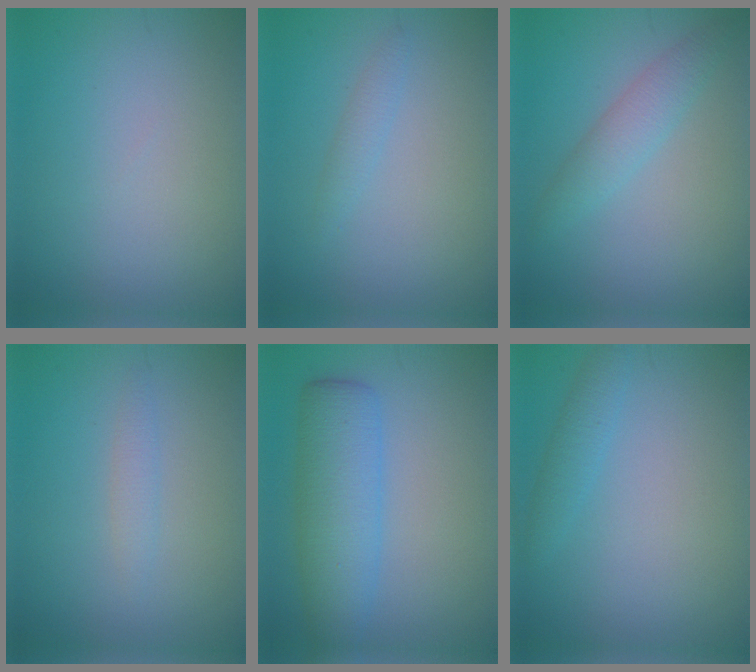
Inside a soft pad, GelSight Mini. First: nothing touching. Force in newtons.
{"total": 1.2, "press": 1.2, "slide": 0.0}
{"total": 2.5, "press": 2.5, "slide": 0.1}
{"total": 1.2, "press": 1.2, "slide": 0.0}
{"total": 6.0, "press": 6.0, "slide": 0.1}
{"total": 1.6, "press": 1.6, "slide": 0.1}